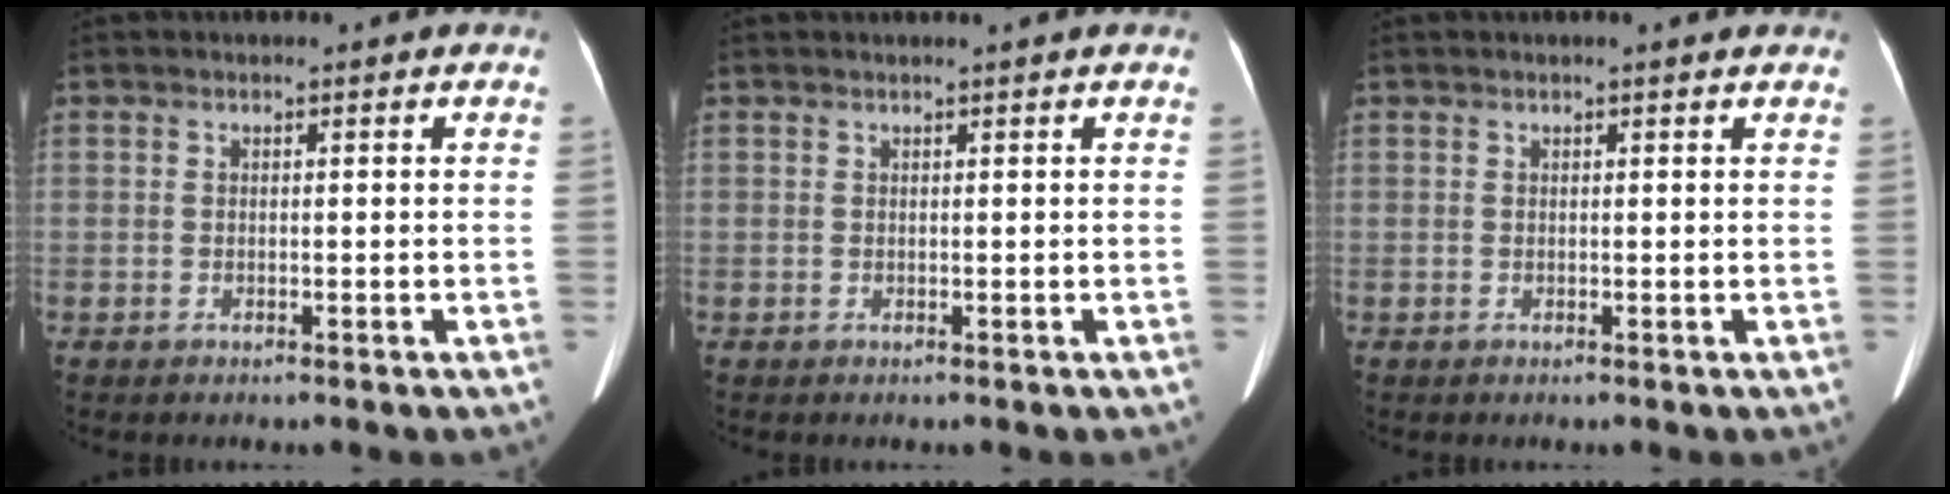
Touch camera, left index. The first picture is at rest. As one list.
[{"total": 1.0, "force": [0.9, -0.2, 0.4], "torque": [-0.010, 0.009, 0.020]}, {"total": 1.9, "force": [1.7, 0.1, 0.9], "torque": [-0.012, 0.012, 0.015]}]